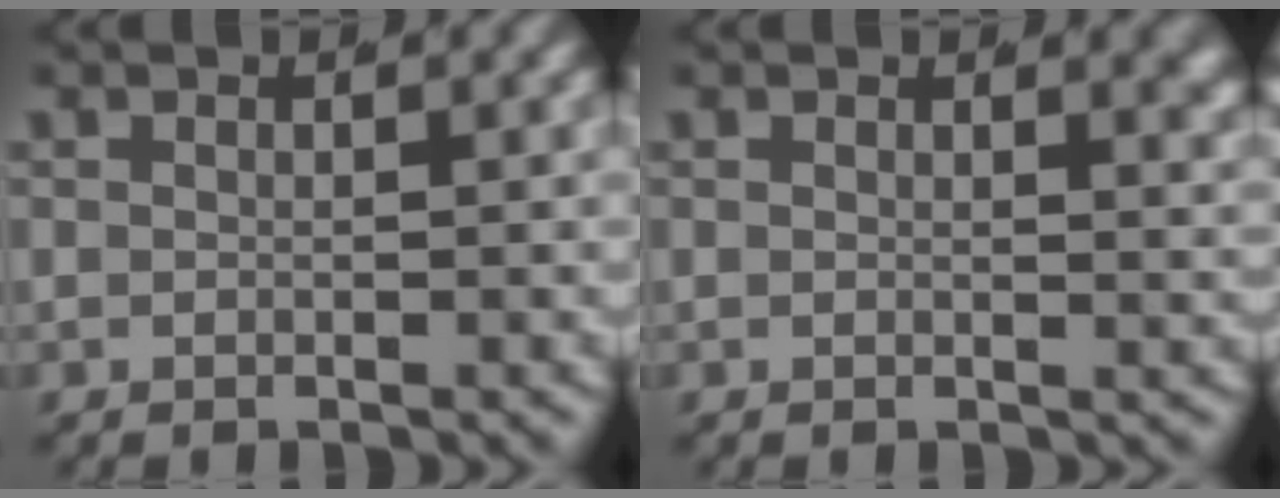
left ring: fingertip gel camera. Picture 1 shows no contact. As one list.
[{"total": 1.6, "force": [1.0, 0.2, 1.2], "torque": [-0.008, -0.008, 0.016]}]